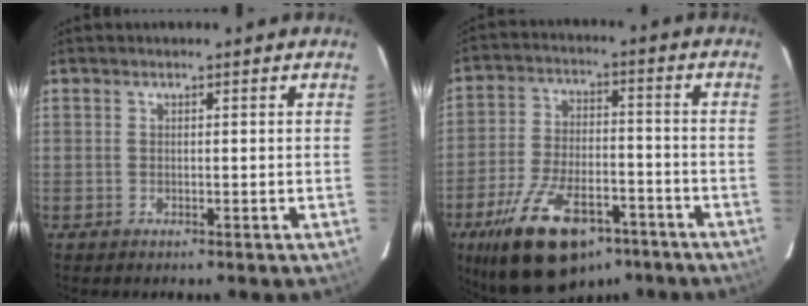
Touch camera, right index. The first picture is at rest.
{"total": 19.9, "force": [-12.6, 9.4, 12.1], "torque": [-0.240, -0.015, -0.201]}